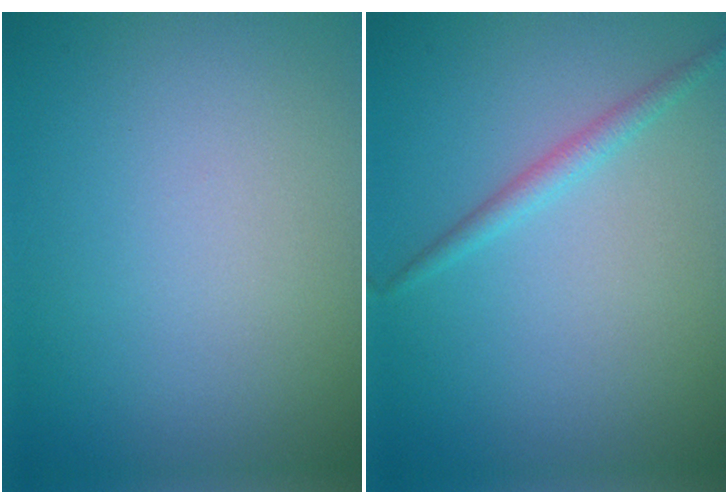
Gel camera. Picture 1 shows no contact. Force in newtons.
{"total": 1.5, "press": 1.5, "slide": 0.0}